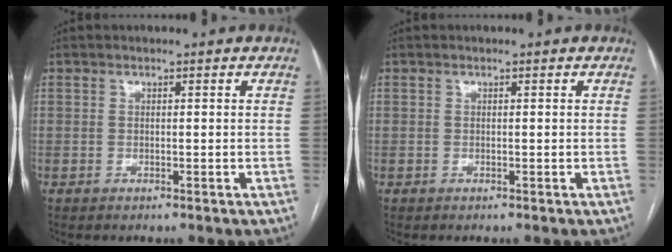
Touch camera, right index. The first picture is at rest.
{"total": 0.0}